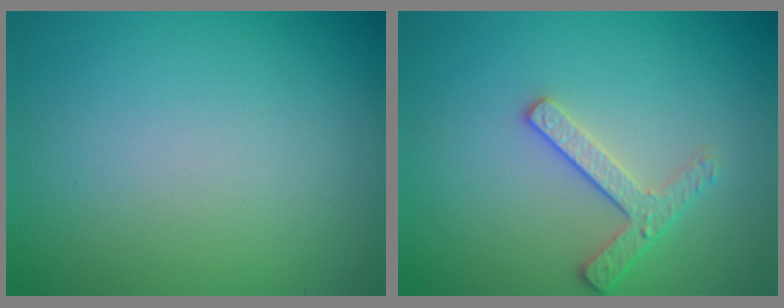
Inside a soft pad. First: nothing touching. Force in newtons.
{"total": 2.4, "press": 2.3, "slide": 0.8}